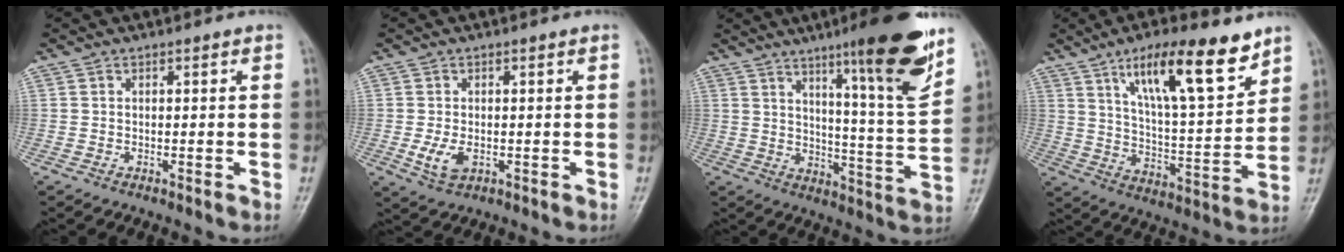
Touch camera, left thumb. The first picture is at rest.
{"total": 4.0, "force": [-0.8, 2.5, 3.1], "torque": [-0.064, -0.009, -0.010]}
{"total": 17.7, "force": [10.9, 1.6, 13.9], "torque": [-0.178, -0.065, 0.162]}
{"total": 17.2, "force": [10.5, 4.6, 12.8], "torque": [-0.185, -0.052, 0.181]}